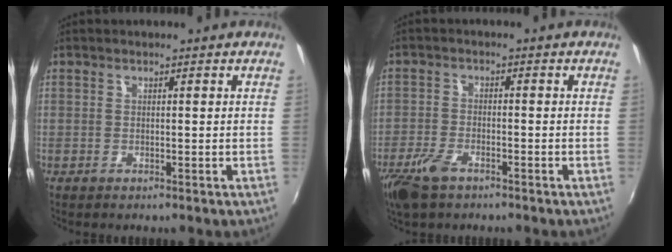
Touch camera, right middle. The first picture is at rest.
{"total": 6.7, "force": [-4.5, 2.8, 4.0], "torque": [-0.106, -0.012, -0.089]}